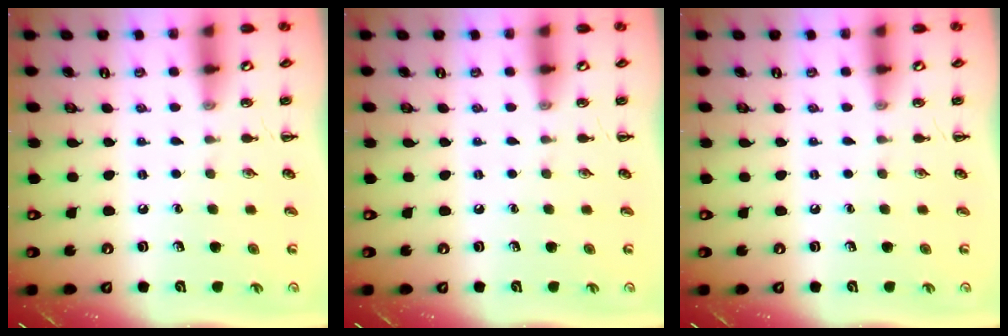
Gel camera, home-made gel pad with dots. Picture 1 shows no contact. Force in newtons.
{"total": 0.0}
{"total": 0.0}